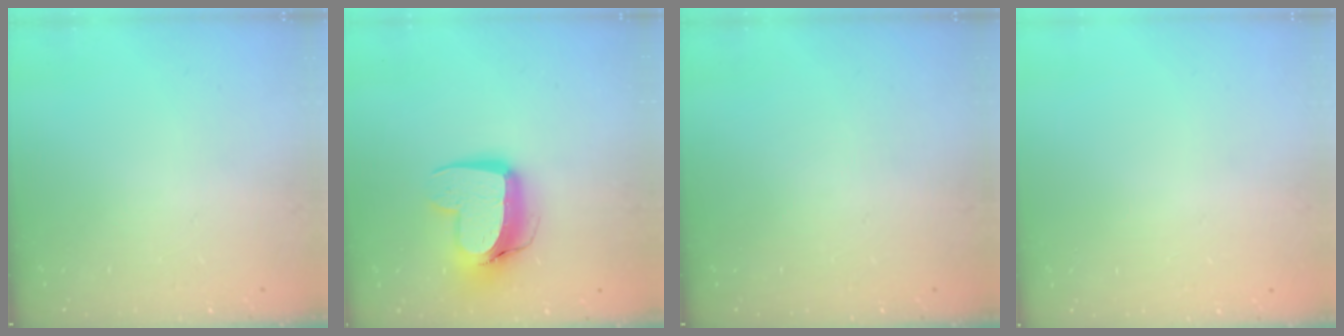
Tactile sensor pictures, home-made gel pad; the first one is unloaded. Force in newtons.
{"total": 12.9, "press": 12.9, "slide": 1.2}
{"total": 0.0}
{"total": 0.0}